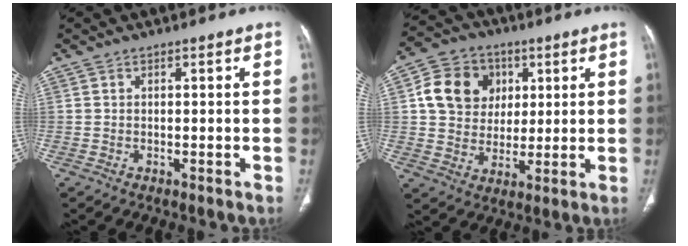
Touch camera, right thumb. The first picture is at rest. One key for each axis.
{"total": 12.7, "fx": 3.3, "fy": 11.0, "fz": 5.6, "tx": -0.075, "ty": 0.000, "tz": 0.057}